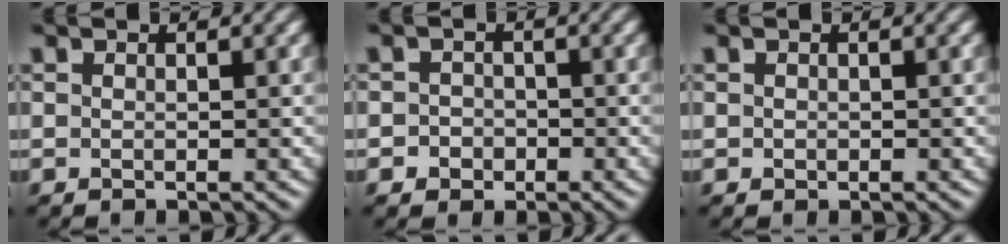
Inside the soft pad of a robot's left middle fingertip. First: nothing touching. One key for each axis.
{"total": 1.9, "fx": -1.2, "fy": 1.5, "fz": 0.0, "tx": 0.020, "ty": 0.006, "tz": -0.026}
{"total": 0.0}